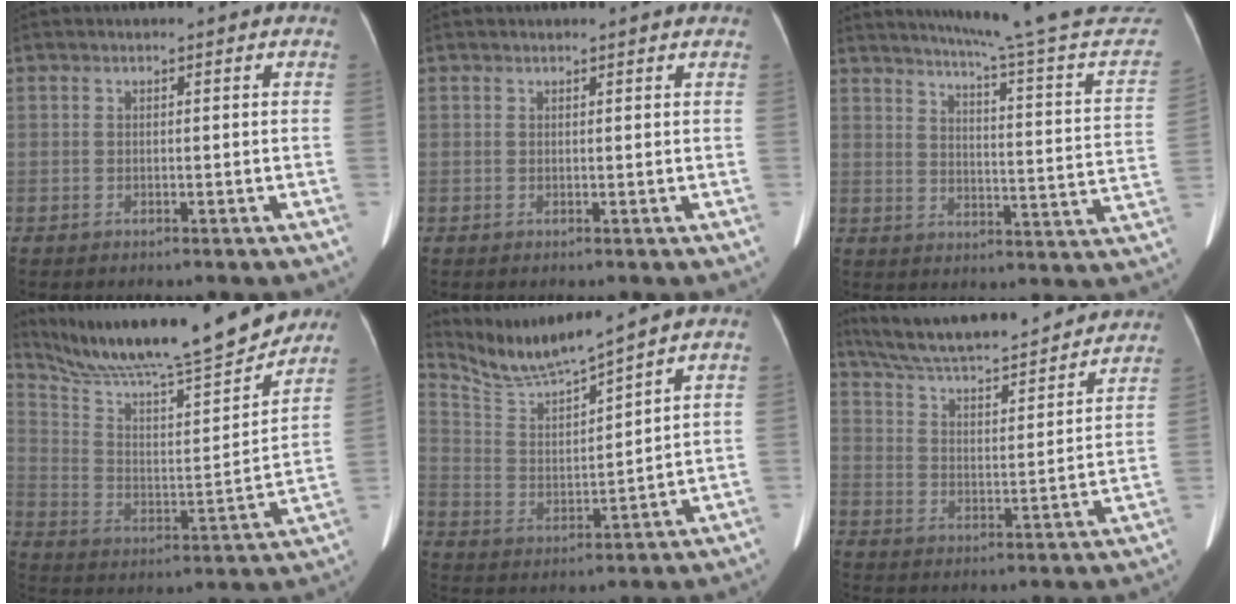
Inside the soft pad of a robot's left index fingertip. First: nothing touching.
{"total": 3.0, "force": [2.9, 0.0, 0.7], "torque": [-0.012, 0.016, 0.028]}
{"total": 27.3, "force": [25.3, -0.5, 10.3], "torque": [-0.151, -0.114, 0.301]}
{"total": 24.6, "force": [21.9, 1.8, 11.2], "torque": [-0.200, -0.018, 0.336]}
{"total": 9.4, "force": [8.8, -1.6, 3.0], "torque": [-0.075, -0.003, 0.181]}
{"total": 23.7, "force": [21.4, 3.2, 9.7], "torque": [-0.165, 0.007, 0.310]}